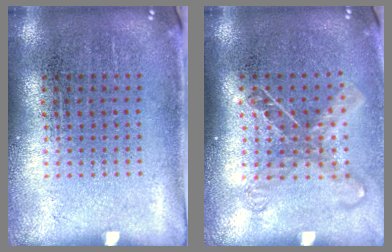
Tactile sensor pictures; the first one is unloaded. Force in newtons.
{"total": 1.6, "press": 1.3, "slide": 1.0}